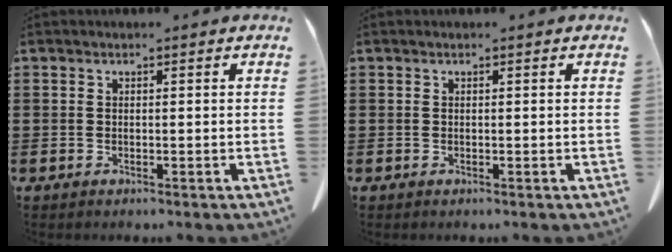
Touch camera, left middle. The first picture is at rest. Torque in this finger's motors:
{"motor_torque": [0.00, 0.00, 0.01, 0.01]}